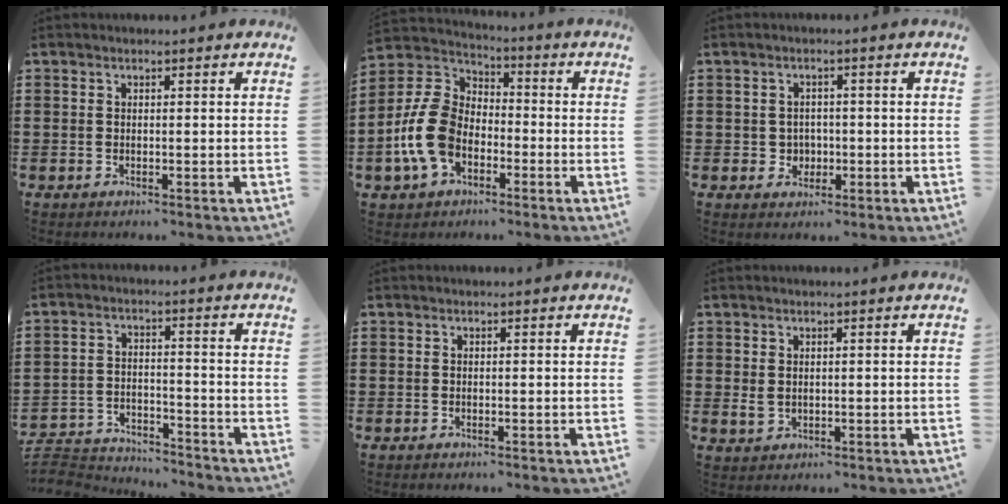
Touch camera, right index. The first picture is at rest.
{"total": 11.2, "force": [-3.4, 7.8, 7.3], "torque": [-0.204, 0.005, -0.071]}
{"total": 2.4, "force": [-0.4, 2.4, 0.4], "torque": [-0.017, 0.008, -0.012]}
{"total": 4.7, "force": [-4.6, 0.6, 0.3], "torque": [-0.026, -0.001, -0.099]}
{"total": 0.0}
{"total": 1.5, "force": [0.2, 1.2, 1.0], "torque": [-0.022, 0.002, 0.005]}